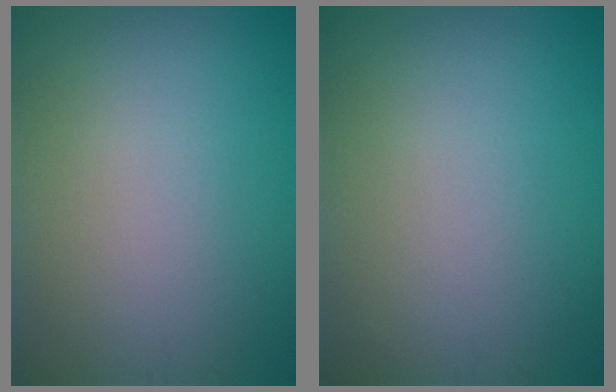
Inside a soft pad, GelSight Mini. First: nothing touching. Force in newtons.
{"total": 0.0}